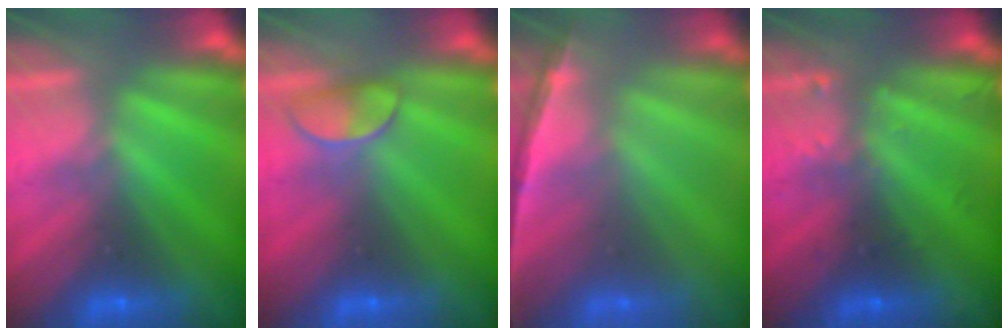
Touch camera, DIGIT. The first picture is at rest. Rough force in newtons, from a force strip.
{"total": 2.5}
{"total": 1.7}
{"total": 2.4}